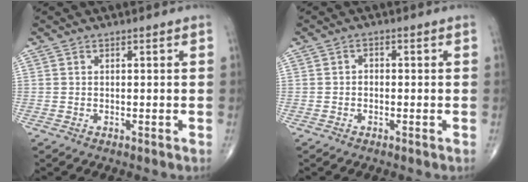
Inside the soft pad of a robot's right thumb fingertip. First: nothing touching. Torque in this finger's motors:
{"motor_torque": [-0.25, 0.08, 0.08, 0.14, 0.05]}